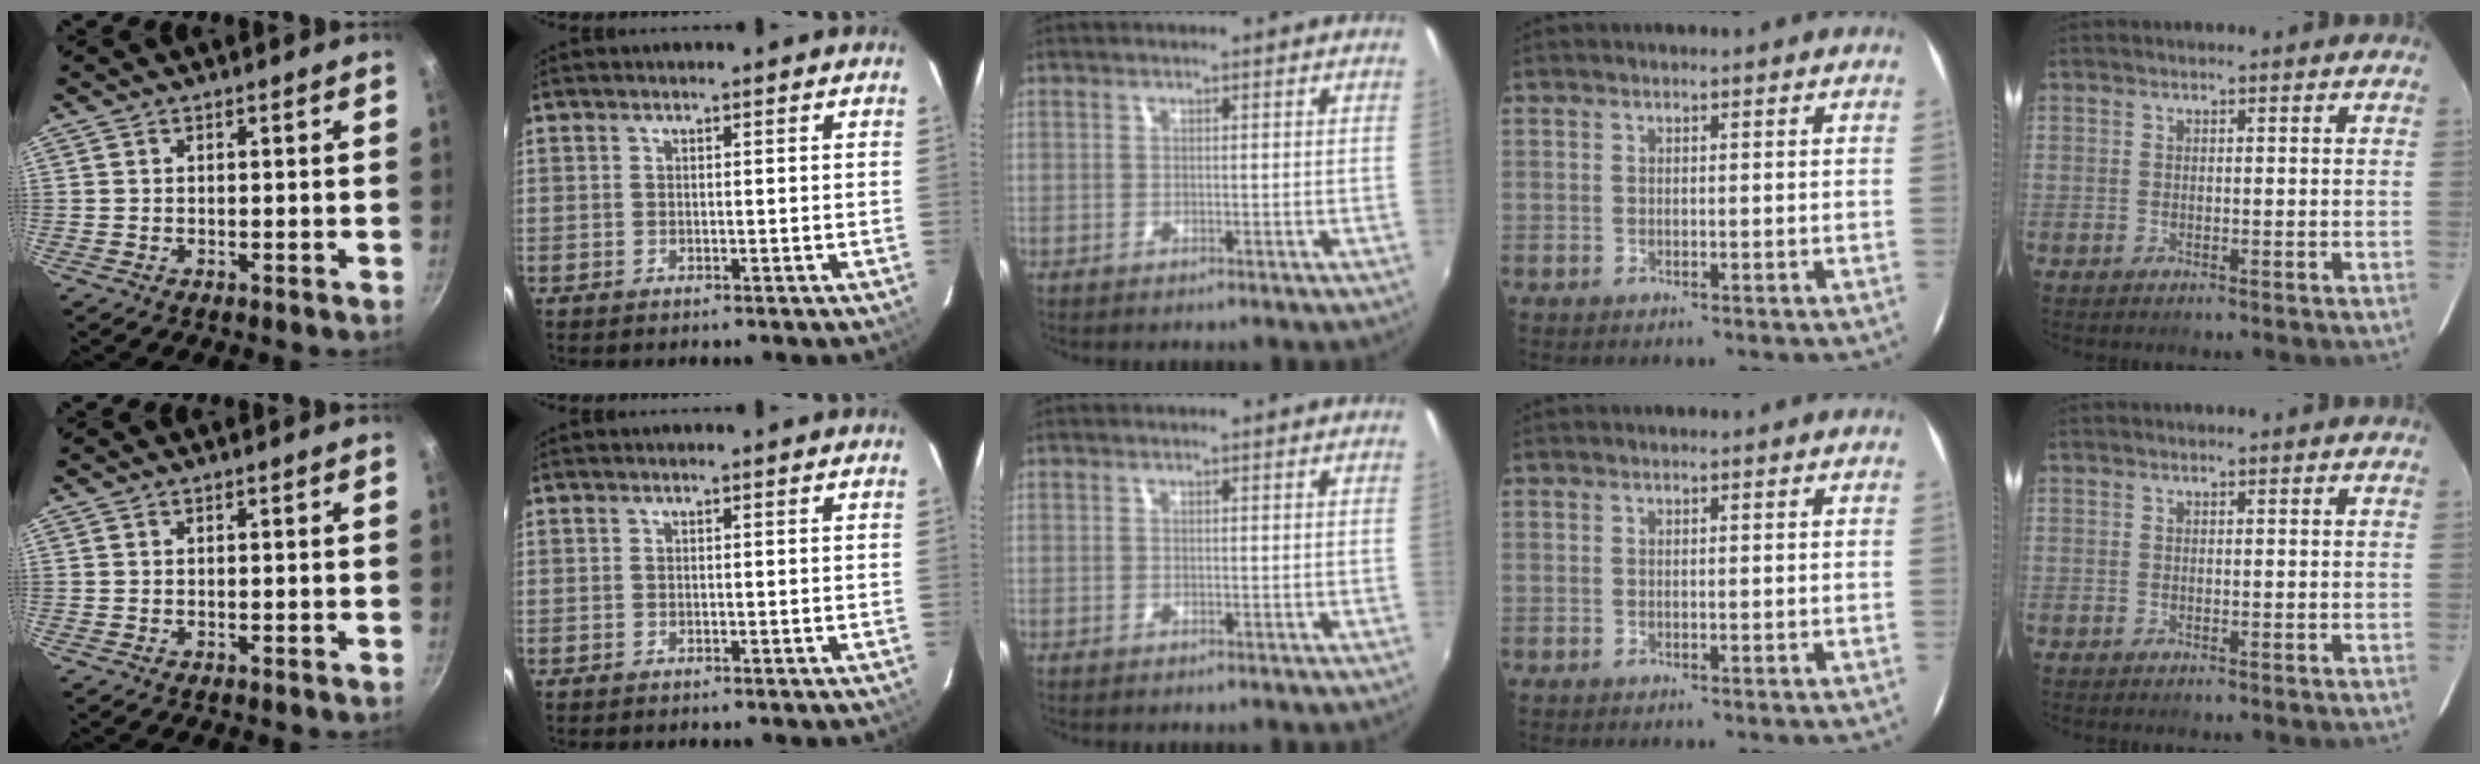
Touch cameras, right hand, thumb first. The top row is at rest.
{}